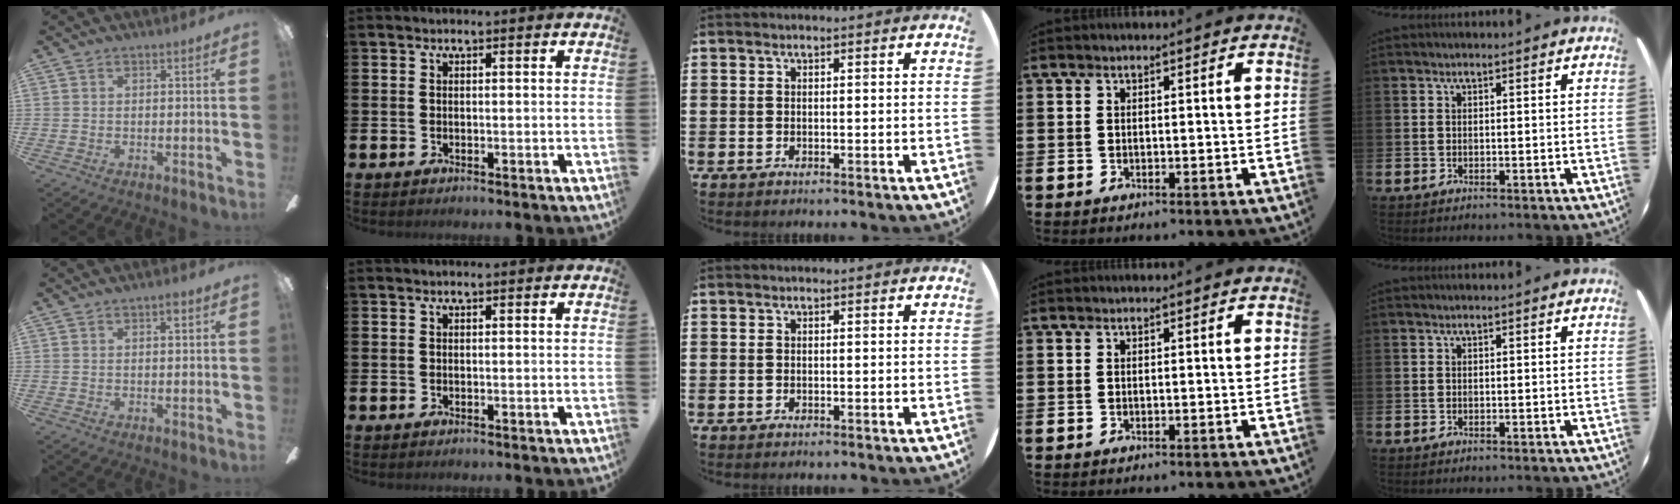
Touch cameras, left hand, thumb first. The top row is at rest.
{"thumb": {"total": 1.9, "force": [1.1, 0.8, 1.3], "torque": [-0.011, -0.003, 0.015]}}